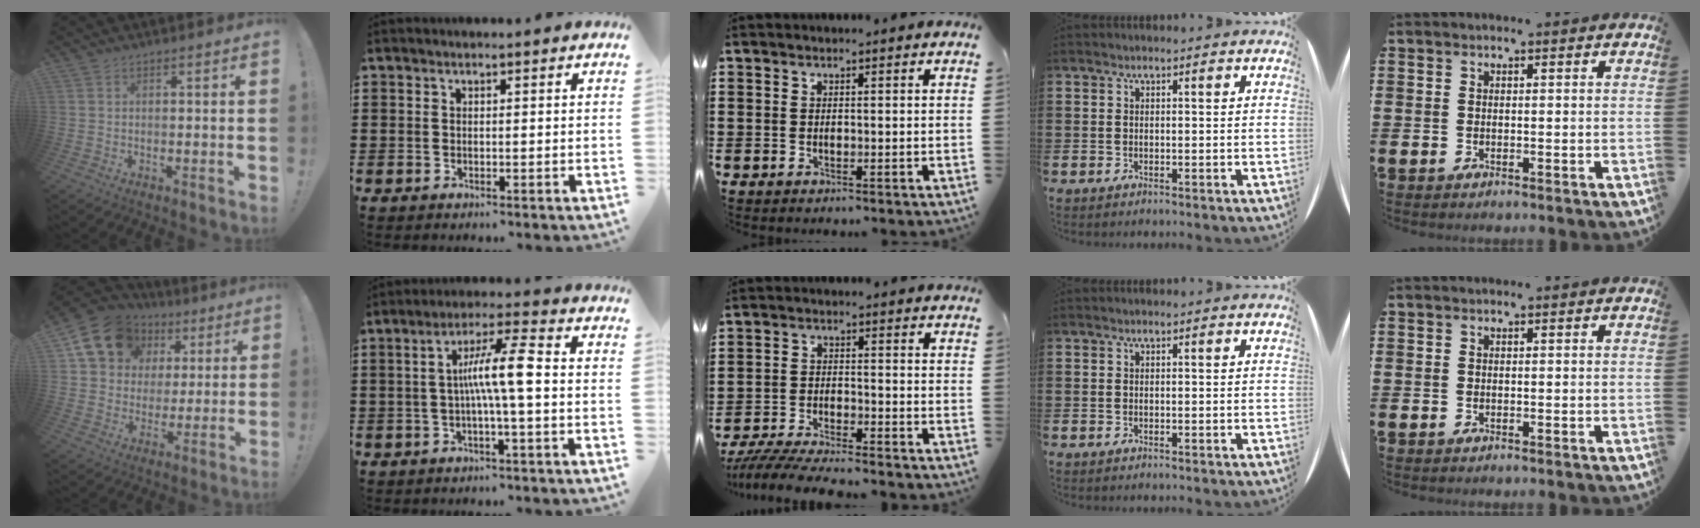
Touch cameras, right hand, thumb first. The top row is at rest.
{"thumb": {"total": 16.2, "force": [7.3, 12.8, 6.9], "torque": [-0.102, -0.031, 0.149]}, "index": {"total": 8.5, "force": [-0.3, 0.9, 8.4], "torque": [-0.152, 0.008, -0.012]}, "middle": {"total": 4.9, "force": [-4.7, 0.1, 1.6], "torque": [-0.040, -0.012, -0.094]}}